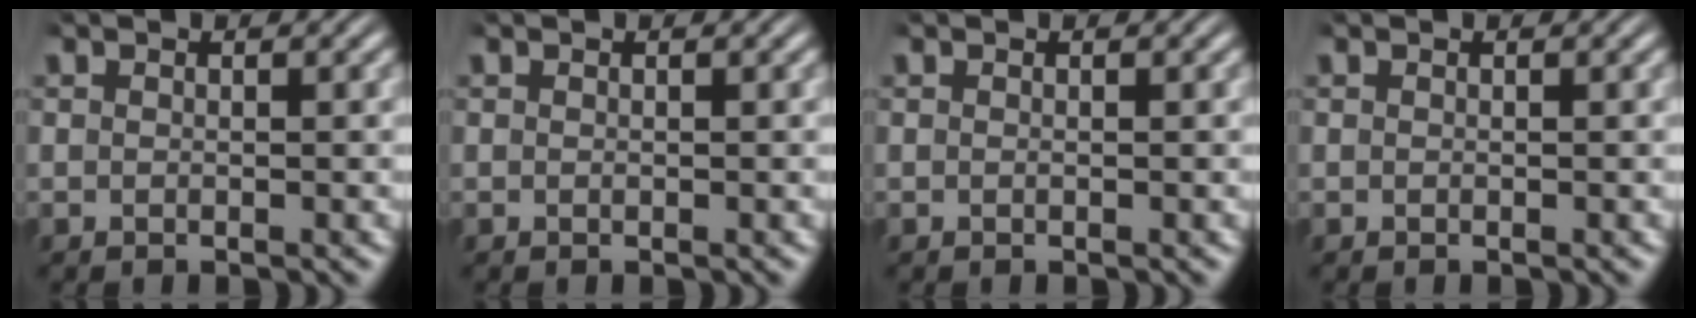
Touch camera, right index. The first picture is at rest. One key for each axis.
{"total": 0.0}
{"total": 0.0}
{"total": 0.0}